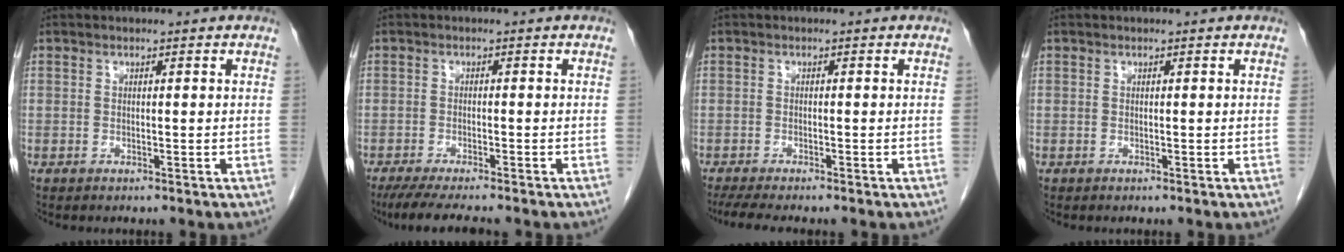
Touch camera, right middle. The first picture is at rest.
{"total": 8.2, "force": [-6.9, 0.7, 4.4], "torque": [-0.065, -0.019, -0.108]}
{"total": 5.5, "force": [-4.5, 0.4, 3.0], "torque": [-0.044, -0.013, -0.072]}
{"total": 0.0}